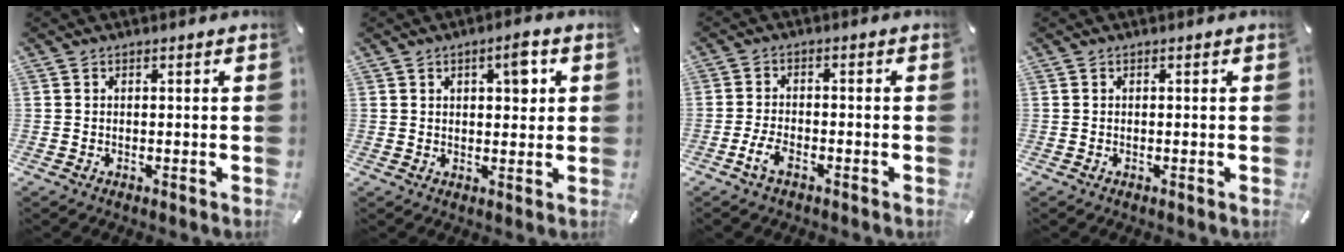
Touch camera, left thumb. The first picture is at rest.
{"total": 5.6, "force": [2.1, 2.7, 4.4], "torque": [-0.051, -0.007, 0.026]}
{"total": 4.6, "force": [-2.6, 2.1, 3.2], "torque": [-0.079, 0.003, -0.051]}
{"total": 0.0}